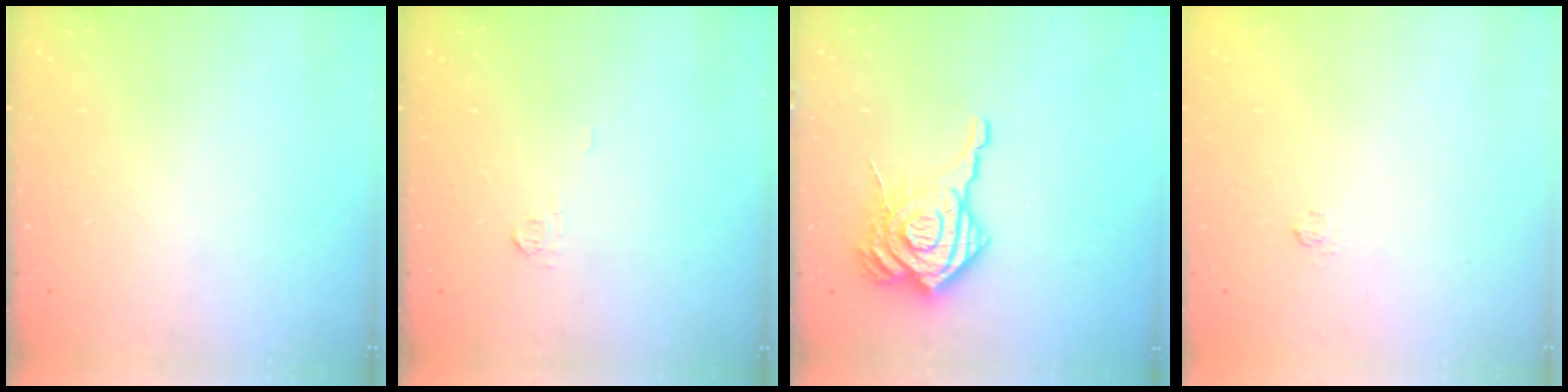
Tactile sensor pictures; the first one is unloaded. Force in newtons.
{"total": 3.6, "press": 3.5, "slide": 0.6}
{"total": 17.7, "press": 17.6, "slide": 1.8}
{"total": 2.4, "press": 2.1, "slide": 1.3}